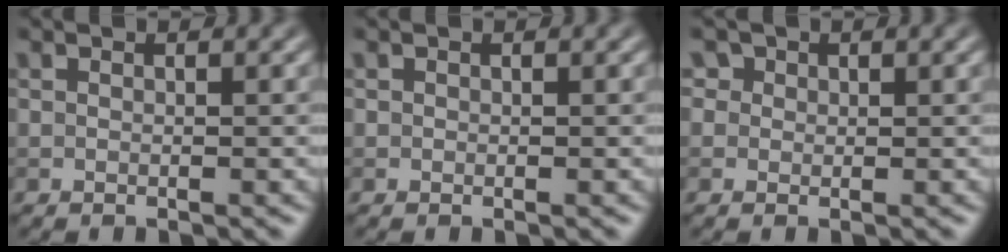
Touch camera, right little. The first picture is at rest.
{"total": 0.0}
{"total": 2.3, "force": [1.2, 1.8, 0.8], "torque": [-0.010, 0.008, 0.008]}